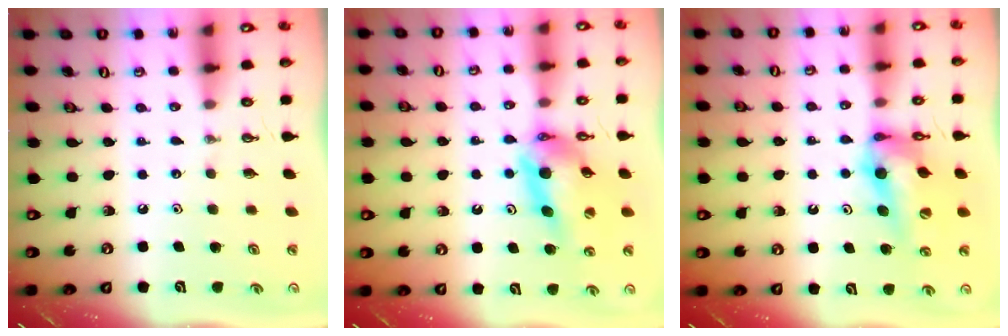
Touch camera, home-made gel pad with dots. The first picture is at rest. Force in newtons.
{"total": 12.8, "press": 12.8, "slide": 1.2}
{"total": 12.4, "press": 12.0, "slide": 3.1}